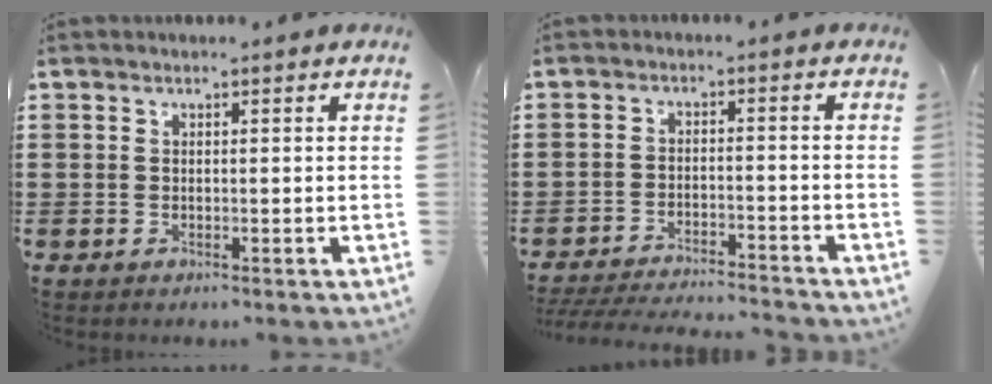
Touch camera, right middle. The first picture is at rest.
{"total": 4.4, "force": [-4.4, 0.0, 0.8], "torque": [-0.023, -0.005, -0.090]}